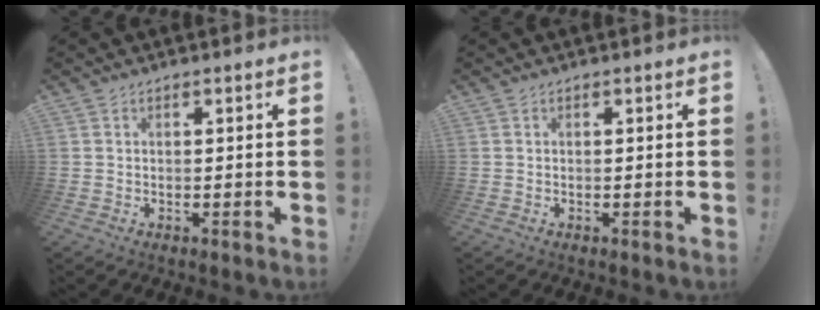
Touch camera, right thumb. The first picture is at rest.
{"total": 0.0}